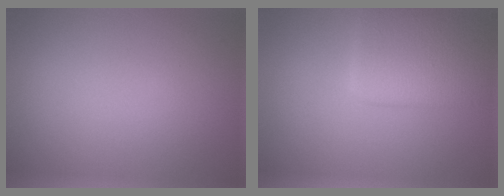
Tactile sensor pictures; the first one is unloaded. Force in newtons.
{"total": 6.2, "press": 6.2, "slide": 0.2}